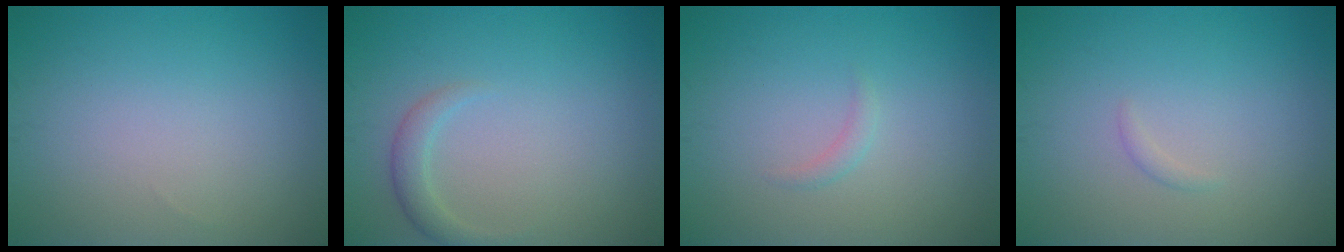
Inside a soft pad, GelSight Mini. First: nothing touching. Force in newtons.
{"total": 1.7, "press": 1.7, "slide": 0.1}
{"total": 0.8, "press": 0.8, "slide": 0.1}
{"total": 0.5, "press": 0.5, "slide": 0.0}